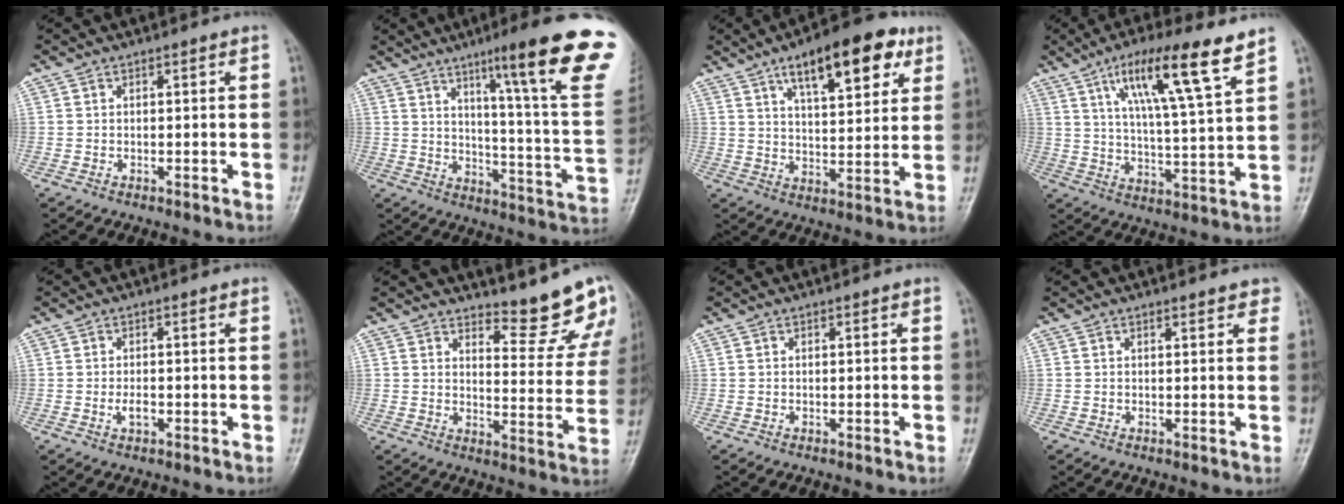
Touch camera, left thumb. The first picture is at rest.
{"total": 23.8, "force": [13.4, 1.5, 19.7], "torque": [-0.253, -0.060, 0.183]}
{"total": 16.0, "force": [8.5, 6.1, 12.1], "torque": [-0.144, -0.022, 0.126]}
{"total": 15.2, "force": [8.7, 1.9, 12.4], "torque": [-0.205, -0.032, 0.147]}
{"total": 2.1, "force": [-0.6, 1.1, 1.7], "torque": [-0.028, 0.002, -0.010]}
{"total": 11.0, "force": [10.1, 2.6, 3.4], "torque": [-0.012, -0.099, 0.125]}
{"total": 0.0}
{"total": 2.5, "force": [2.0, 1.0, 1.2], "torque": [0.004, -0.002, 0.016]}